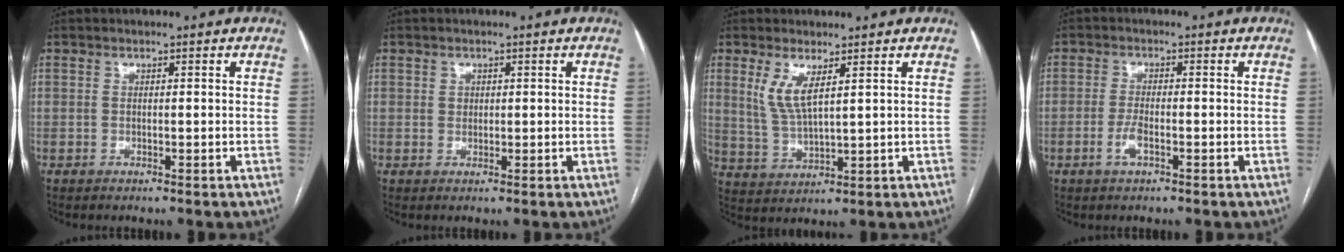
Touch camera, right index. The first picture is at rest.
{"total": 1.1, "force": [0.3, 1.0, 0.4], "torque": [-0.005, 0.000, 0.004]}
{"total": 5.5, "force": [2.6, 1.2, 4.7], "torque": [-0.106, -0.007, 0.061]}
{"total": 2.9, "force": [-1.3, 0.8, 2.5], "torque": [-0.056, -0.001, -0.025]}